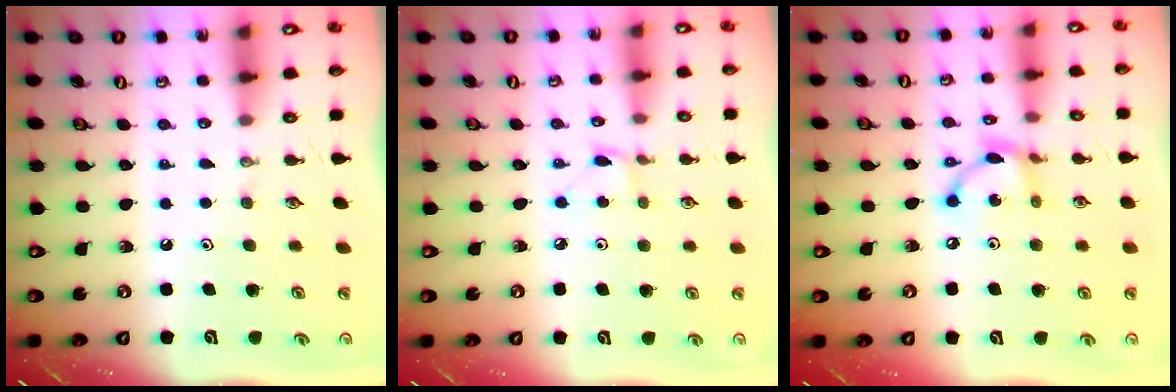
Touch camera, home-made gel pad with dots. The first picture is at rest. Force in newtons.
{"total": 2.2, "press": 2.2, "slide": 0.3}
{"total": 8.3, "press": 8.3, "slide": 0.3}